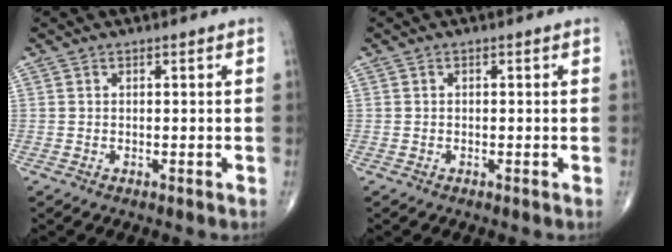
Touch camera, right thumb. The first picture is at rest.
{"total": 0.0}